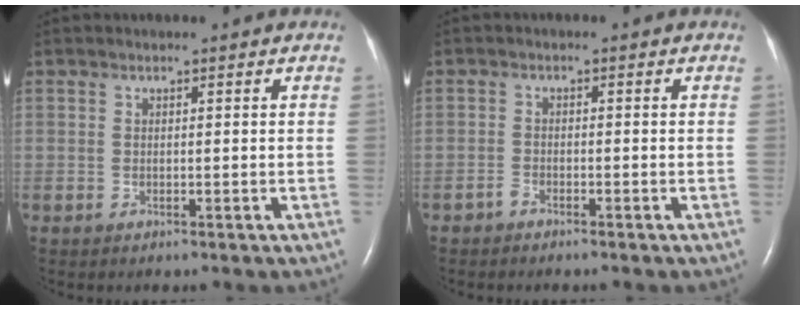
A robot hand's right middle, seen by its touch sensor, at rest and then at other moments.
{"total": 1.0, "force": [-1.0, 0.3, 0.3], "torque": [-0.010, 0.000, -0.018]}